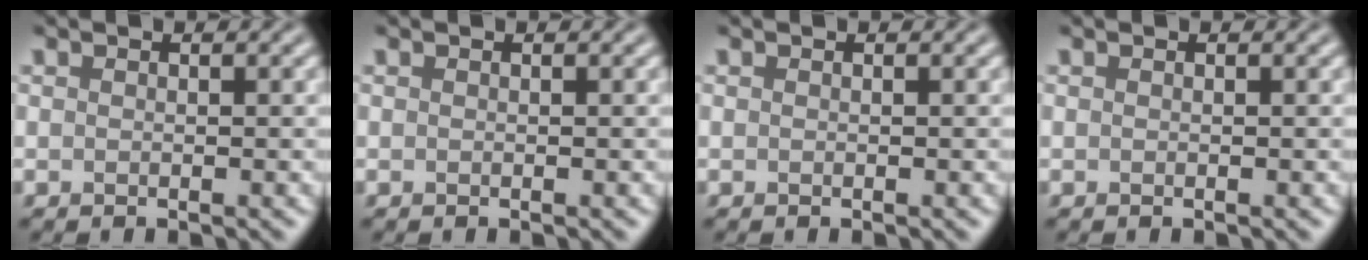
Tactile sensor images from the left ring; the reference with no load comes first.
{"total": 0.0}
{"total": 0.0}
{"total": 0.0}